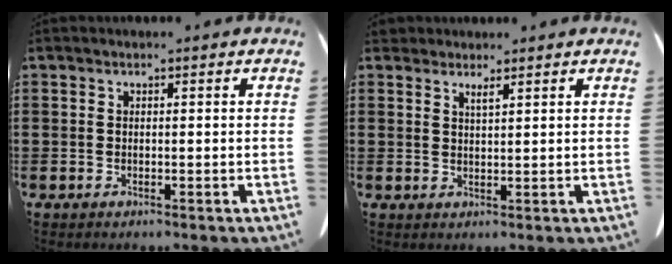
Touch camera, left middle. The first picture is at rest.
{"total": 1.8, "force": [1.5, 0.2, 0.8], "torque": [-0.019, -0.001, 0.029]}